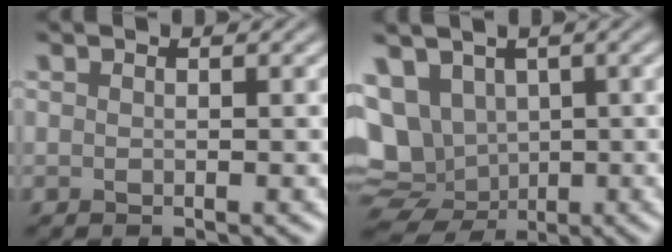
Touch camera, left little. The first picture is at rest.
{"total": 10.2, "force": [0.2, 8.8, 5.2], "torque": [-0.105, 0.001, 0.000]}